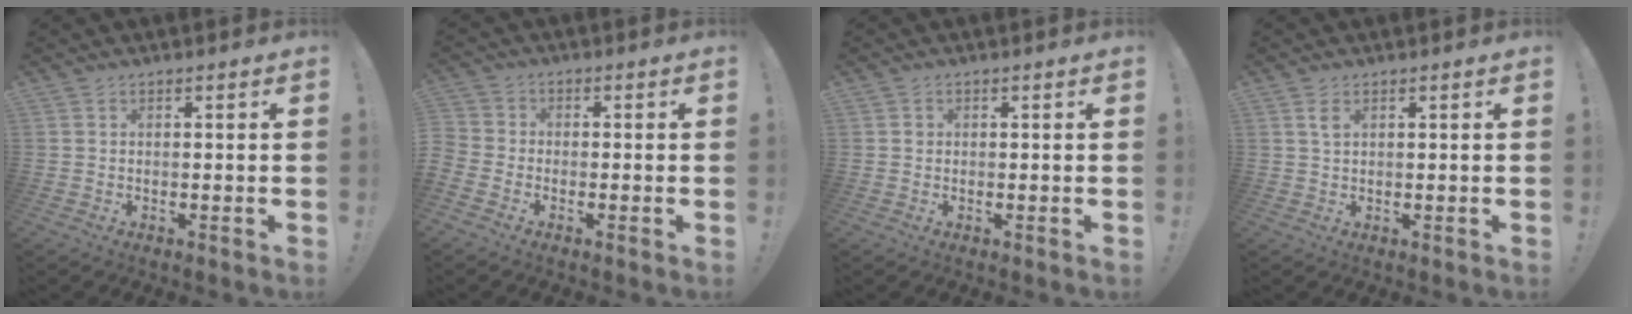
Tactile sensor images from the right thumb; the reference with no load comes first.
{"total": 3.2, "force": [-2.0, 2.3, 1.1], "torque": [-0.036, 0.009, -0.038]}
{"total": 0.9, "force": [-0.1, 0.8, -0.2], "torque": [0.012, -0.001, -0.004]}
{"total": 2.2, "force": [1.0, 1.0, 1.7], "torque": [-0.031, -0.001, 0.017]}